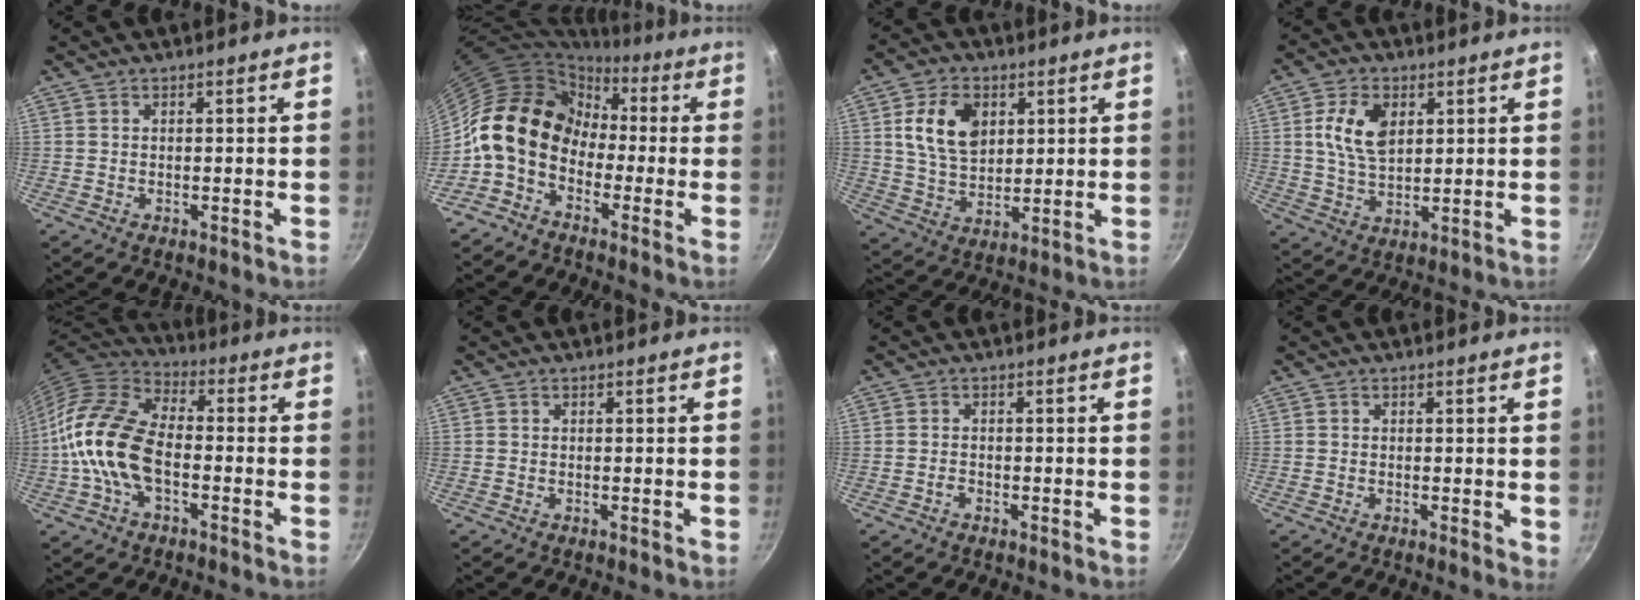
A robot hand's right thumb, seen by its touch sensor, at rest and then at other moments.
{"total": 13.3, "force": [-1.3, 10.4, 8.3], "torque": [-0.106, 0.041, -0.047]}
{"total": 11.3, "force": [3.4, 7.8, 7.4], "torque": [-0.114, -0.012, 0.065]}
{"total": 9.4, "force": [2.7, 5.9, 6.8], "torque": [-0.115, -0.010, 0.051]}
{"total": 14.7, "force": [-2.9, 8.5, 11.7], "torque": [-0.208, 0.037, -0.073]}
{"total": 0.0}
{"total": 0.9, "force": [-0.7, 0.5, 0.4], "torque": [-0.010, 0.005, -0.016]}
{"total": 1.7, "force": [0.1, 0.8, 1.5], "torque": [-0.019, -0.005, -0.001]}